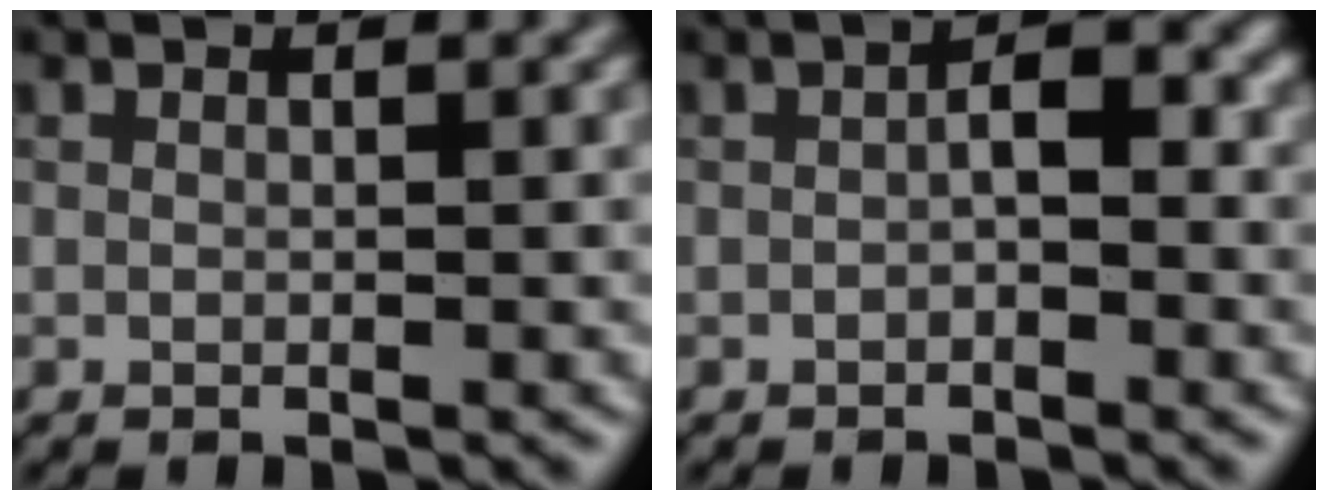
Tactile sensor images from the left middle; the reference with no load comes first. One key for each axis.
{"total": 2.0, "fx": -0.5, "fy": 0.8, "fz": 1.8, "tx": -0.031, "ty": 0.008, "tz": -0.013}